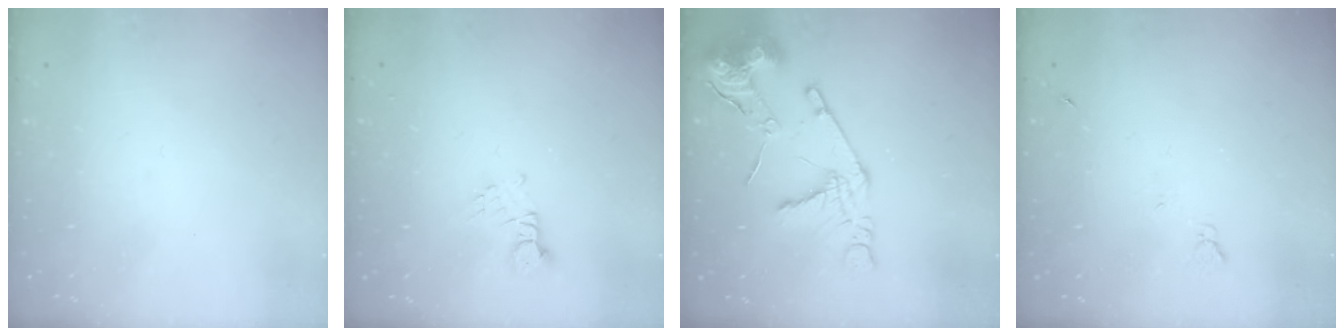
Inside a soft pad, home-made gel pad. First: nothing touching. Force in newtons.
{"total": 2.6, "press": 2.5, "slide": 0.4}
{"total": 17.4, "press": 17.3, "slide": 1.8}
{"total": 3.8, "press": 3.8, "slide": 0.6}